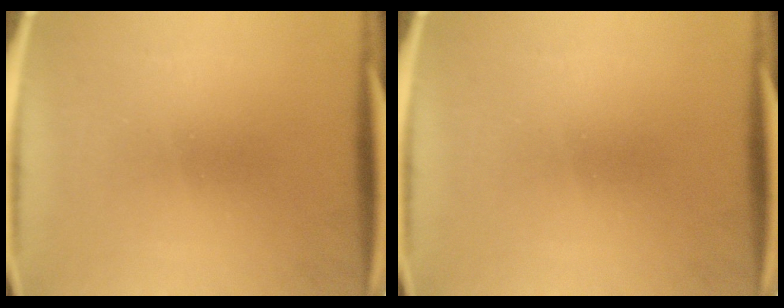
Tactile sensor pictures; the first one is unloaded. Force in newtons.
{"total": 0.0}